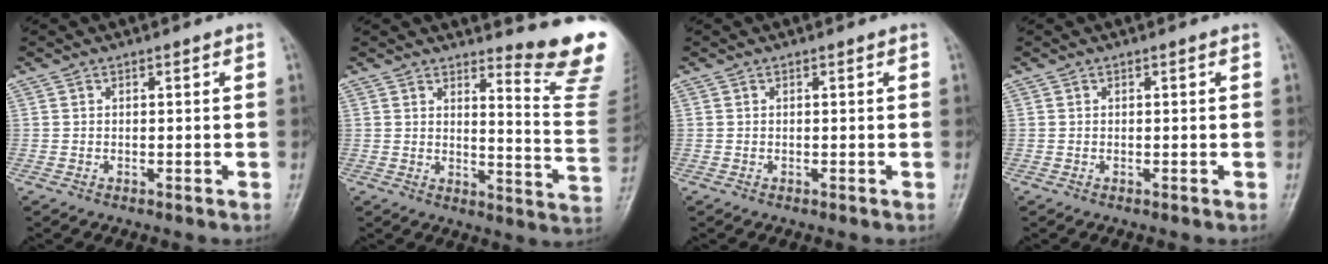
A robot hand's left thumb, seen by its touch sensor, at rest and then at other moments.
{"total": 12.7, "force": [11.7, 0.0, 4.8], "torque": [-0.043, -0.164, 0.127]}
{"total": 0.0}
{"total": 0.0}